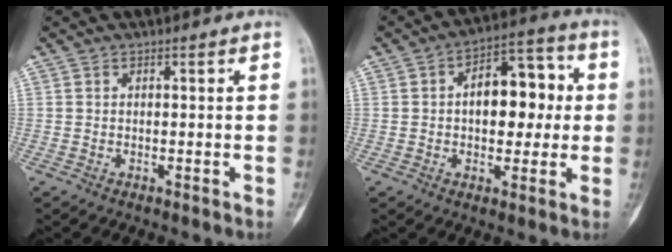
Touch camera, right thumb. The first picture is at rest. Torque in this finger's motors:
{"motor_torque": [1.50, 1.47, 0.50, -0.46, 0.30]}